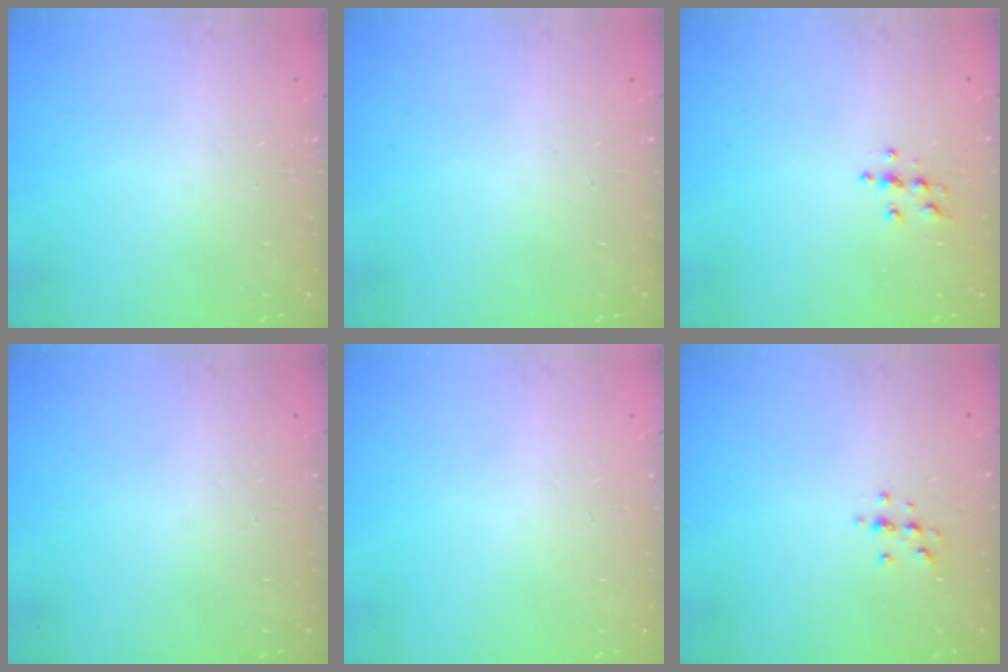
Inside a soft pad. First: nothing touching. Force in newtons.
{"total": 0.0}
{"total": 3.9, "press": 3.8, "slide": 0.4}
{"total": 0.0}
{"total": 0.0}
{"total": 3.7, "press": 3.7, "slide": 0.5}